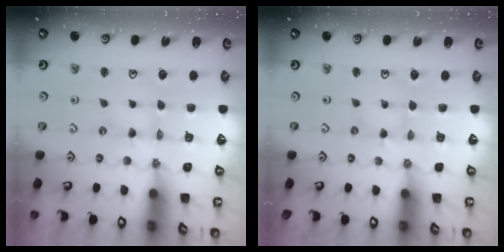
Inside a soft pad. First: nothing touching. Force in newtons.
{"total": 0.0}